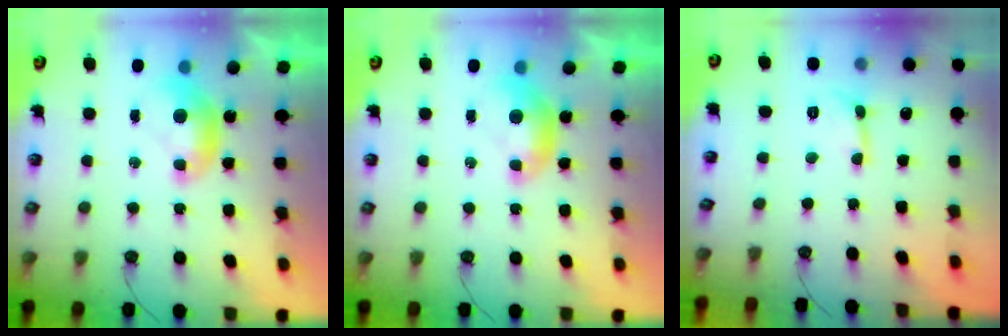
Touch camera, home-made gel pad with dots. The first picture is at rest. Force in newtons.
{"total": 0.0}
{"total": 2.1, "press": 2.1, "slide": 0.5}